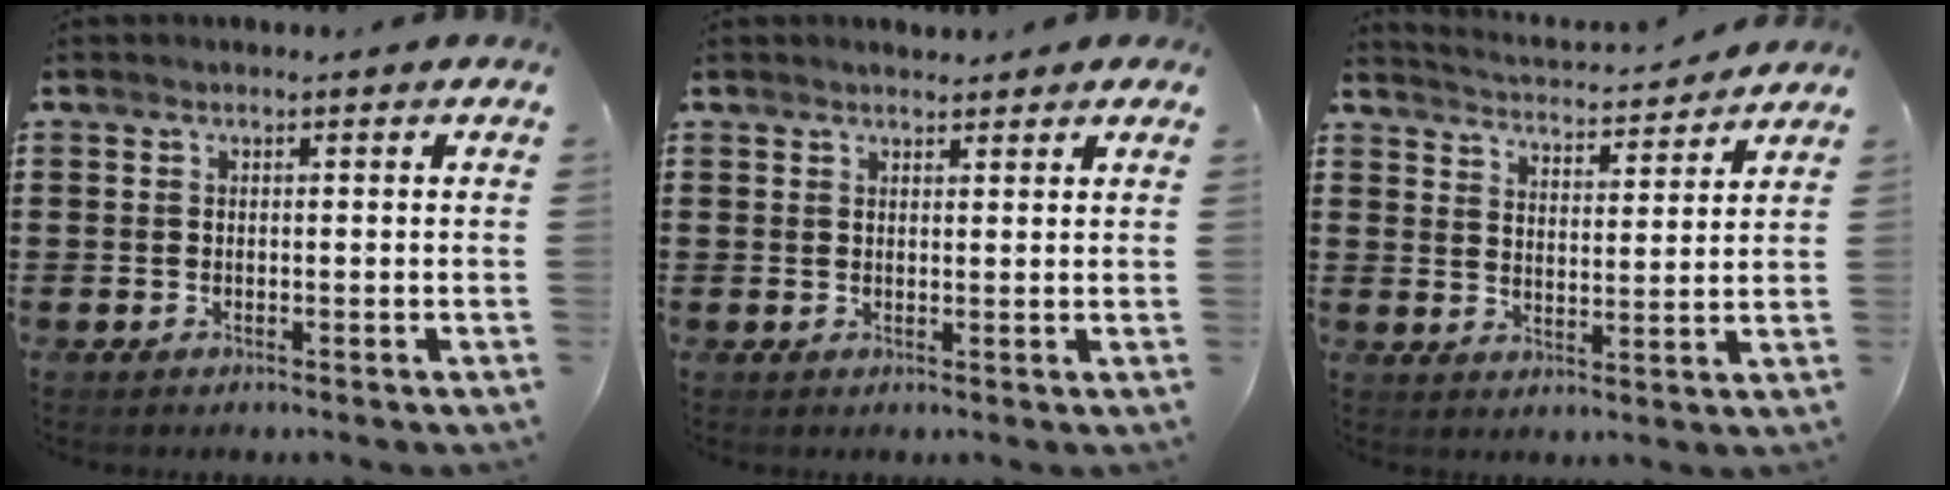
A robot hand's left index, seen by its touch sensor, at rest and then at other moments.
{"total": 1.6, "force": [1.5, 0.4, 0.2], "torque": [-0.007, 0.005, 0.030]}
{"total": 3.3, "force": [3.3, -0.1, 0.2], "torque": [-0.025, -0.029, 0.052]}